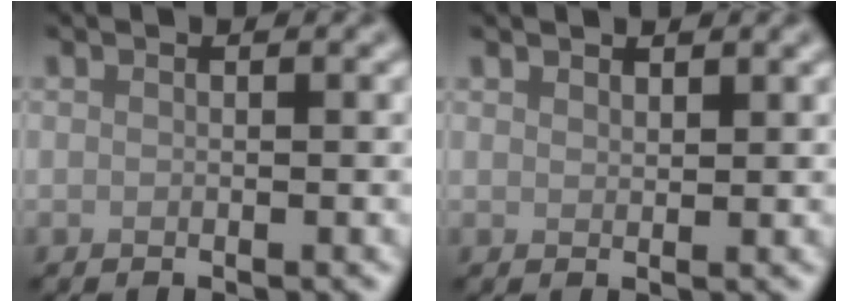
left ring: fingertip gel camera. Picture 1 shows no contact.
{"total": 1.0, "force": [1.0, 0.1, 0.1], "torque": [0.000, 0.000, 0.018]}